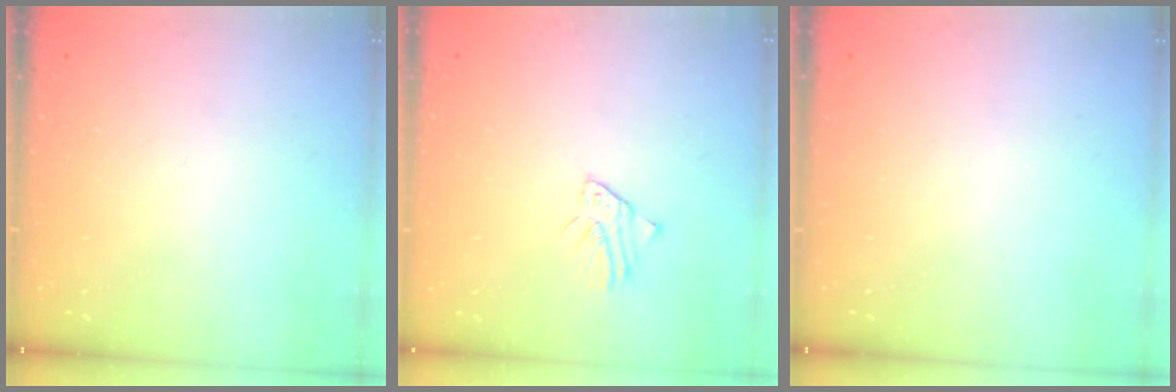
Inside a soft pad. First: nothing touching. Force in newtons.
{"total": 1.3, "press": 1.3, "slide": 0.1}
{"total": 0.0}